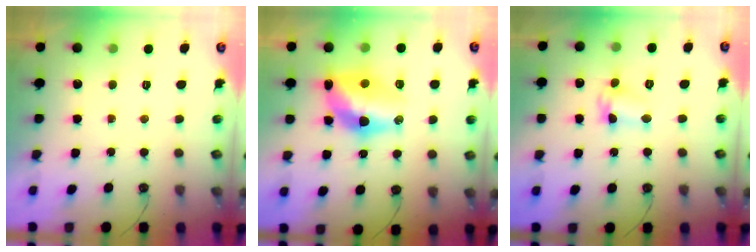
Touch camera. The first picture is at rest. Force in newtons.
{"total": 13.2, "press": 13.1, "slide": 1.5}
{"total": 5.4, "press": 5.3, "slide": 0.4}